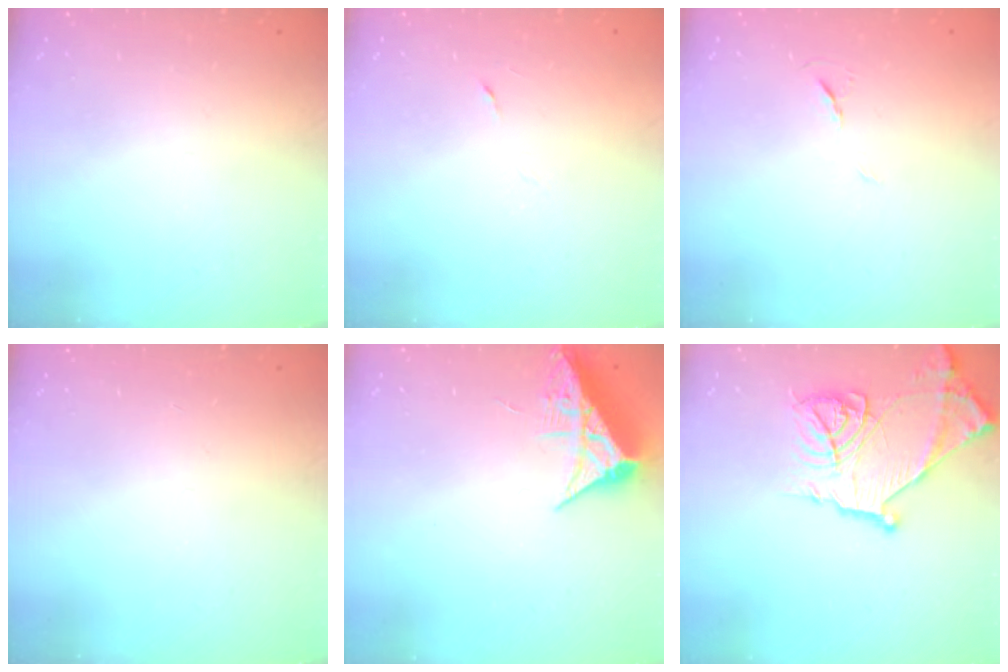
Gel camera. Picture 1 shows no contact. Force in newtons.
{"total": 2.9, "press": 2.7, "slide": 1.0}
{"total": 5.6, "press": 5.1, "slide": 2.2}
{"total": 0.0}
{"total": 8.4, "press": 8.4, "slide": 0.5}
{"total": 18.2, "press": 18.2, "slide": 1.4}